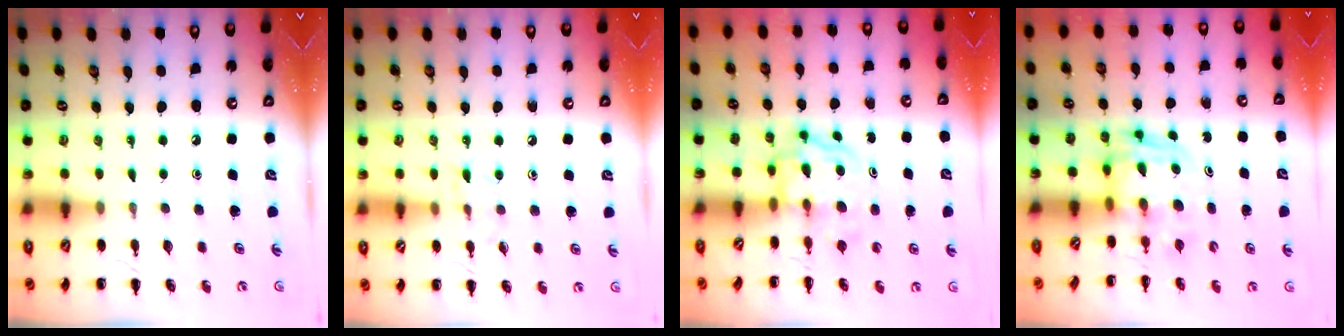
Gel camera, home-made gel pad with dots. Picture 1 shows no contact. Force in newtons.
{"total": 6.2, "press": 6.1, "slide": 1.3}
{"total": 3.9, "press": 3.8, "slide": 0.5}
{"total": 2.6, "press": 2.6, "slide": 0.2}